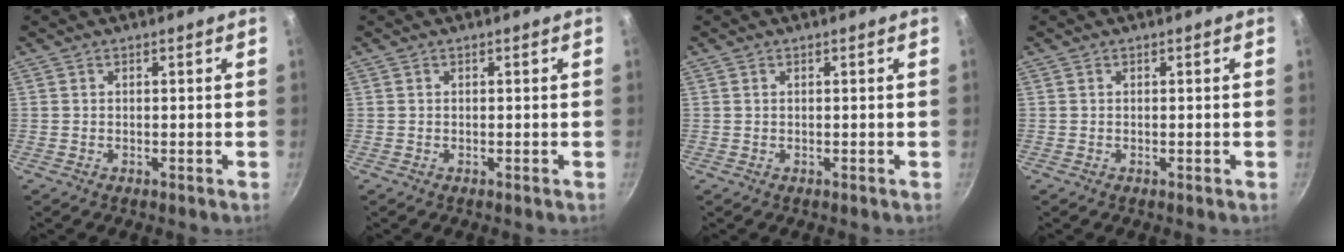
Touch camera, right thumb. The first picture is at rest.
{"total": 0.0}
{"total": 0.0}
{"total": 0.0}